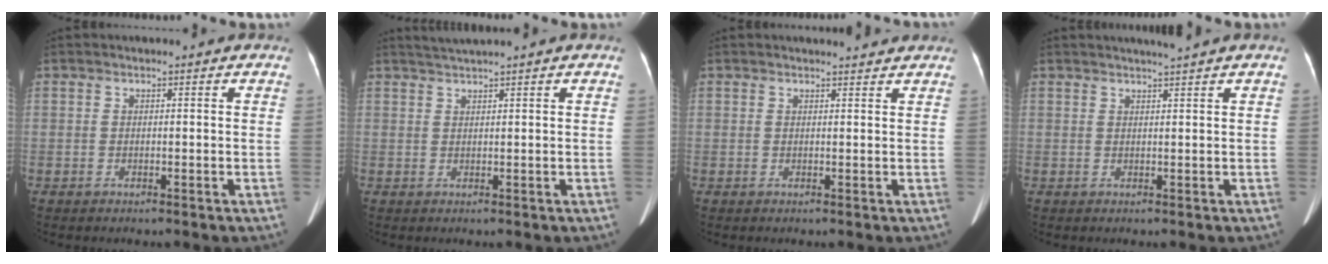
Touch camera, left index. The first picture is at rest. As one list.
[{"total": 2.2, "force": [1.9, -0.9, 0.6], "torque": [-0.013, 0.009, 0.042]}, {"total": 3.4, "force": [3.4, 0.2, 0.7], "torque": [-0.014, 0.009, 0.040]}, {"total": 2.7, "force": [2.3, -0.9, 1.0], "torque": [-0.010, 0.003, 0.038]}]